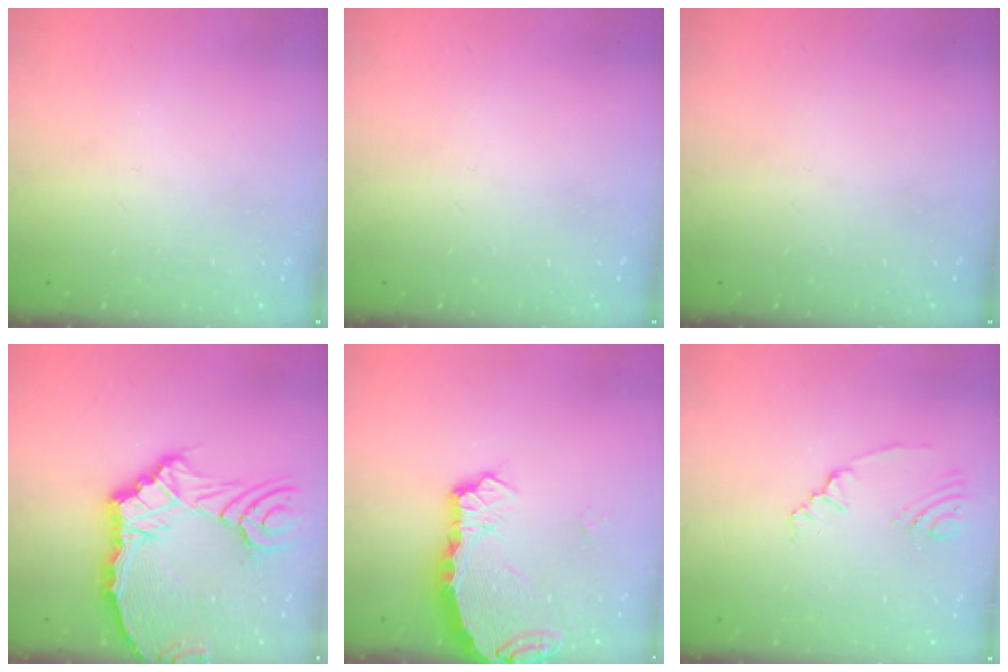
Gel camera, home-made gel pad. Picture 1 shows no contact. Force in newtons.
{"total": 0.0}
{"total": 0.0}
{"total": 14.4, "press": 14.3, "slide": 1.8}
{"total": 6.1, "press": 6.1, "slide": 0.6}
{"total": 2.4, "press": 2.1, "slide": 1.2}